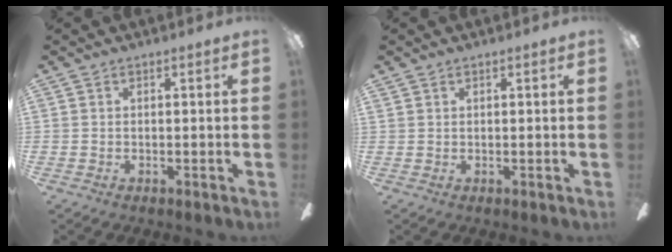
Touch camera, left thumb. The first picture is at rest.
{"total": 0.5, "force": [0.4, 0.3, 0.0], "torque": [0.000, 0.002, 0.006]}